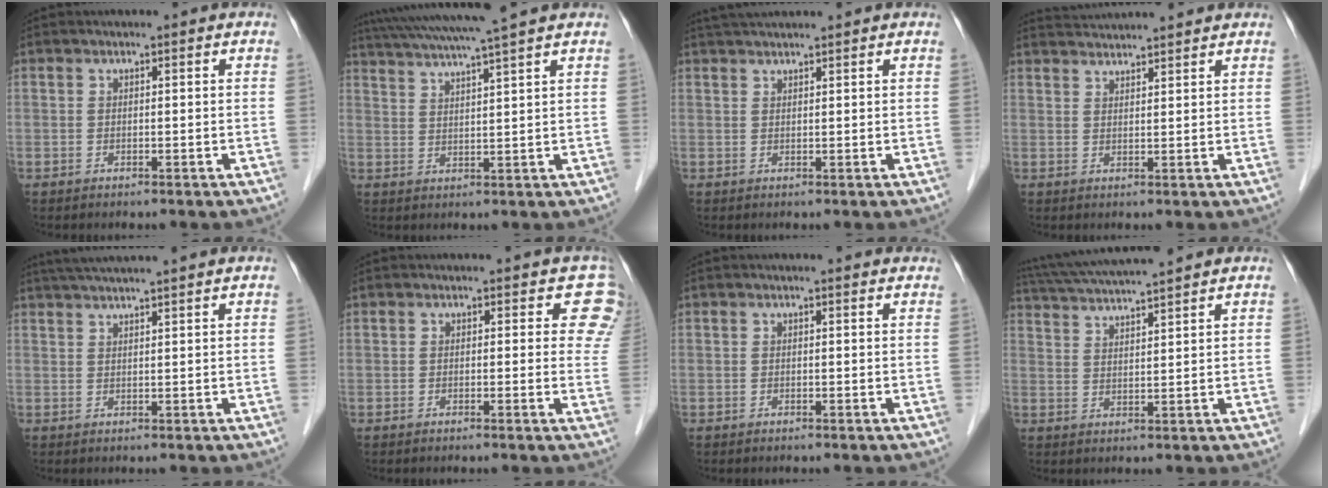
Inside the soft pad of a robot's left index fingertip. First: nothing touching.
{"total": 11.1, "force": [9.4, -1.5, 5.7], "torque": [-0.104, 0.018, 0.144]}
{"total": 4.2, "force": [3.8, 0.0, 1.7], "torque": [-0.025, 0.033, 0.070]}
{"total": 7.3, "force": [7.0, 0.2, 2.0], "torque": [-0.036, 0.032, 0.106]}
{"total": 7.9, "force": [6.9, -0.9, 3.9], "torque": [-0.064, 0.031, 0.101]}
{"total": 4.5, "force": [3.3, 2.8, 1.2], "torque": [0.017, -0.015, 0.005]}
{"total": 1.9, "force": [1.8, 0.4, 0.5], "torque": [-0.009, 0.006, 0.013]}
{"total": 11.4, "force": [10.3, -0.4, 4.8], "torque": [-0.094, 0.028, 0.167]}